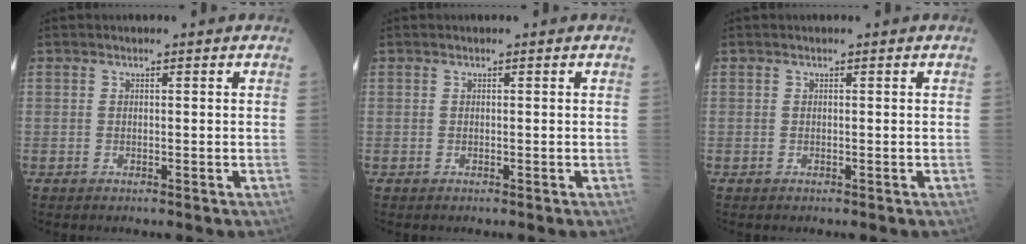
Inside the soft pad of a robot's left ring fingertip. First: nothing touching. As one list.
[{"total": 0.0}, {"total": 0.0}]